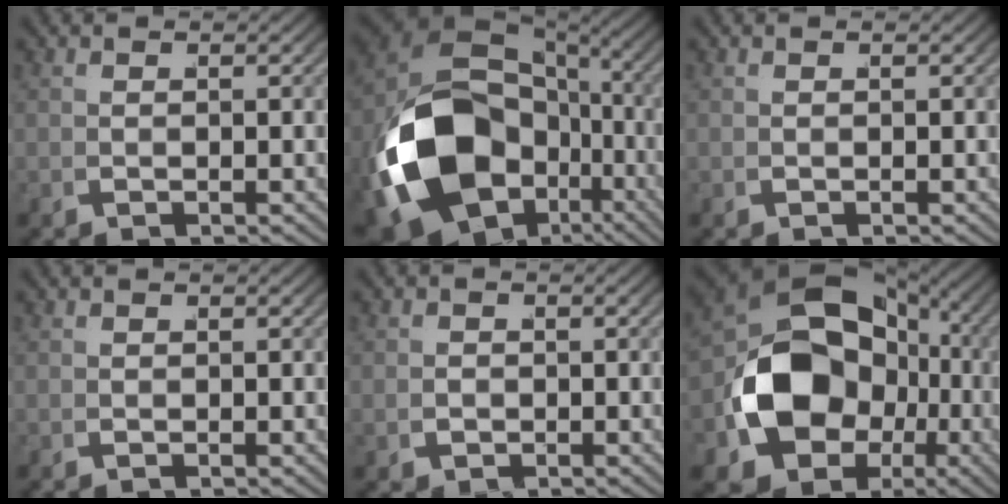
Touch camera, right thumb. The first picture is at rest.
{"total": 20.5, "force": [-2.7, 14.1, 14.7], "torque": [-0.335, -0.085, 0.001]}
{"total": 0.0}
{"total": 0.0}
{"total": 1.2, "force": [-0.3, 1.1, 0.2], "torque": [-0.007, -0.006, -0.001]}
{"total": 17.5, "force": [-1.9, 13.3, 11.3], "torque": [-0.243, -0.063, -0.007]}